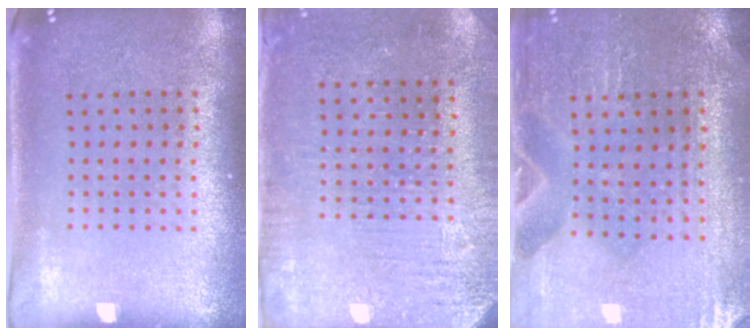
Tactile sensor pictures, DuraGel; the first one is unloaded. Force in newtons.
{"total": 3.1, "press": 2.7, "slide": 1.5}
{"total": 0.6, "press": 0.6, "slide": 0.0}